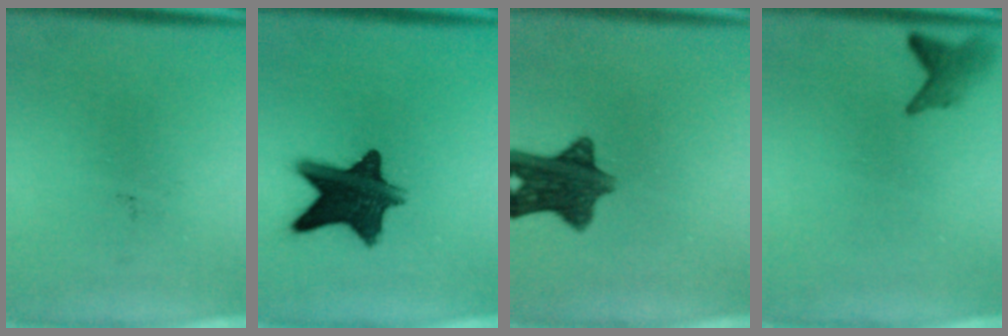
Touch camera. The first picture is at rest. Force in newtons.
{"total": 12.2}
{"total": 9.9}
{"total": 2.4}